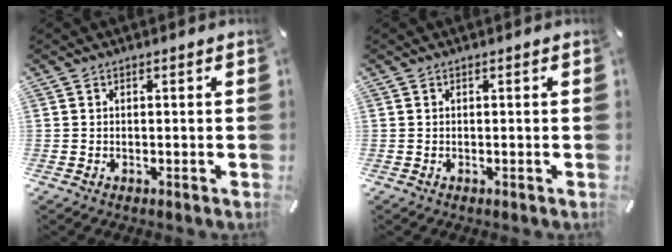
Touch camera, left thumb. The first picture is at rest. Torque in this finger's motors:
{"motor_torque": [0.00, 0.00, 0.00, 0.00, 0.00]}